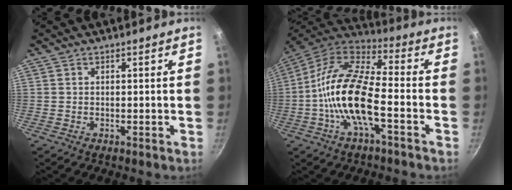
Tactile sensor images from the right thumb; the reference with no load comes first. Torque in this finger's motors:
{"motor_torque": [-0.04, 1.19, 2.06, -0.73, 0.59]}